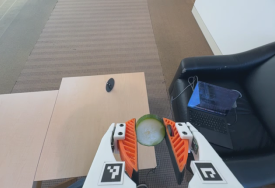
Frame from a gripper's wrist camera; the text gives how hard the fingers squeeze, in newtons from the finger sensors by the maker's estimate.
{"total": 11.9, "left": 12.1, "right": 11.7}